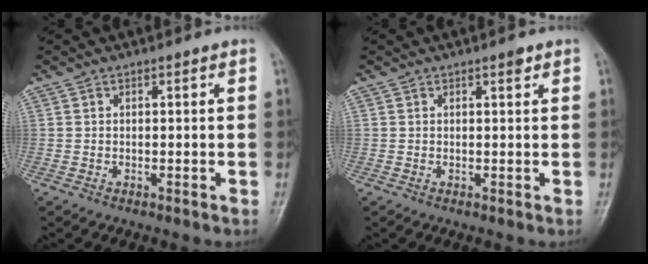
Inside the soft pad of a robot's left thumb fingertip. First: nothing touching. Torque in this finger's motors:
{"motor_torque": [0.37, 0.13, 0.29, -0.20, 0.00]}